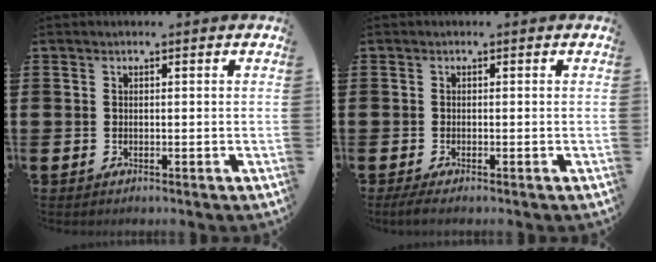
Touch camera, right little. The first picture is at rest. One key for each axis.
{"total": 0.9, "fx": -0.4, "fy": 0.1, "fz": 0.8, "tx": -0.013, "ty": -0.002, "tz": -0.007}